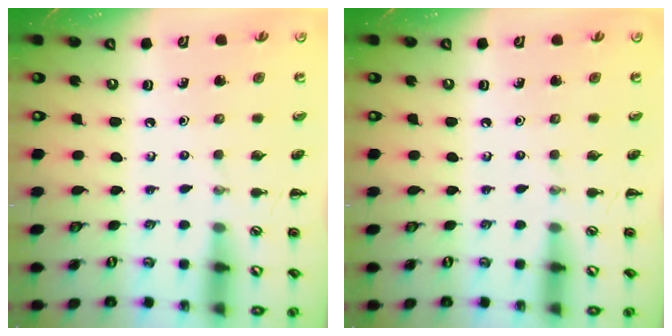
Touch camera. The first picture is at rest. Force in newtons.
{"total": 0.0}